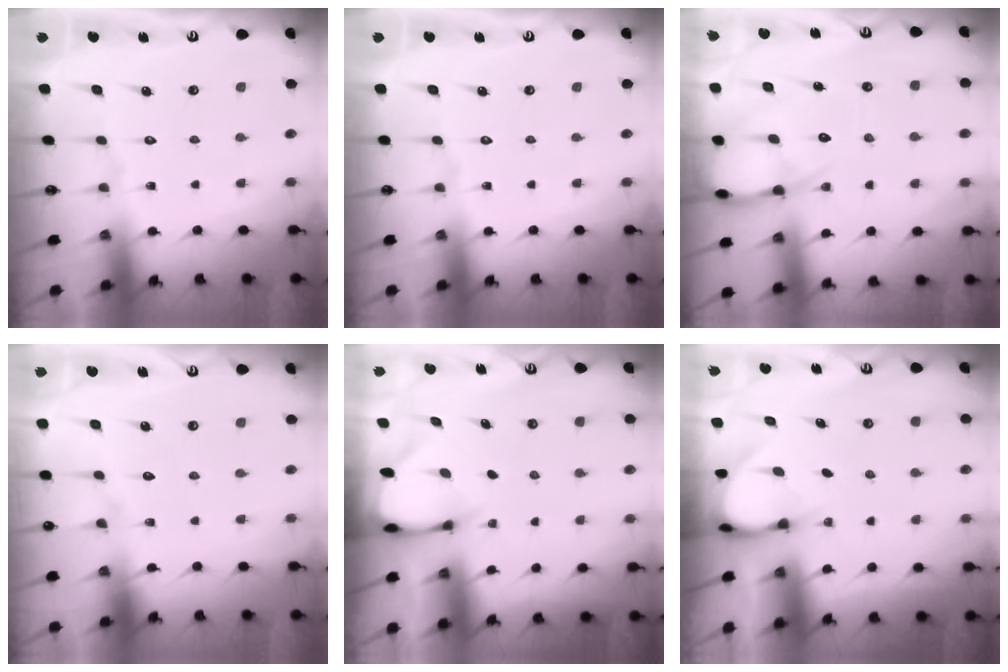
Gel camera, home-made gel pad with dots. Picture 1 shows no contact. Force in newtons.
{"total": 0.0}
{"total": 10.2, "press": 10.2, "slide": 1.1}
{"total": 5.2, "press": 5.2, "slide": 0.6}
{"total": 2.5, "press": 2.5, "slide": 0.0}
{"total": 3.9, "press": 3.9, "slide": 0.3}